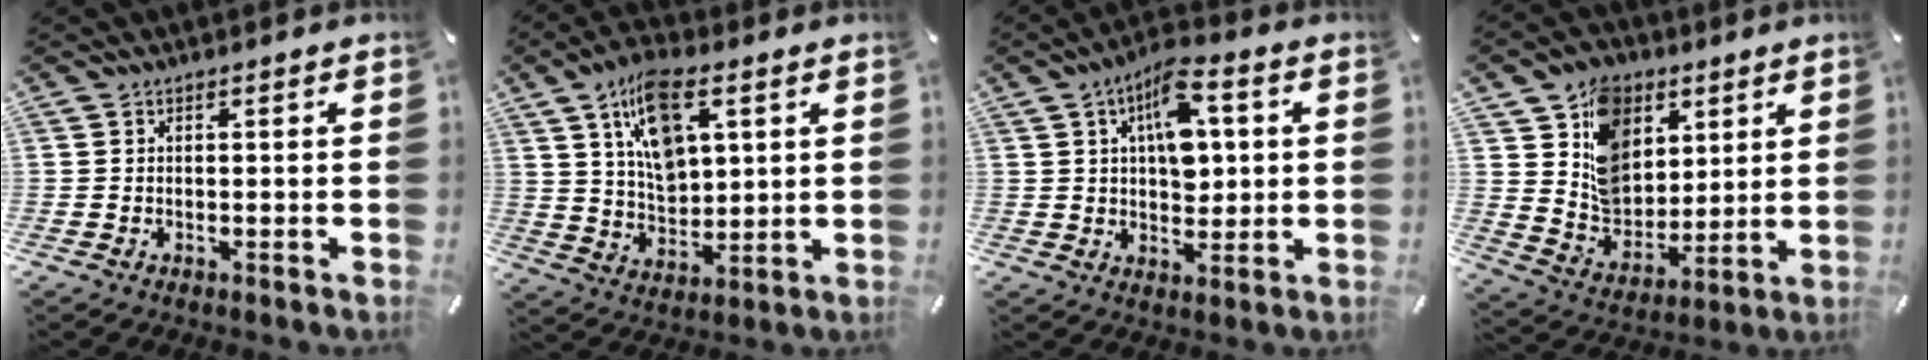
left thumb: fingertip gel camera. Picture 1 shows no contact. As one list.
[{"total": 12.7, "force": [6.0, 7.2, 8.6], "torque": [-0.140, -0.011, 0.108]}, {"total": 11.6, "force": [3.5, 6.9, 8.6], "torque": [-0.112, -0.008, 0.059]}, {"total": 13.5, "force": [5.7, 11.1, 5.2], "torque": [-0.096, -0.031, 0.117]}]